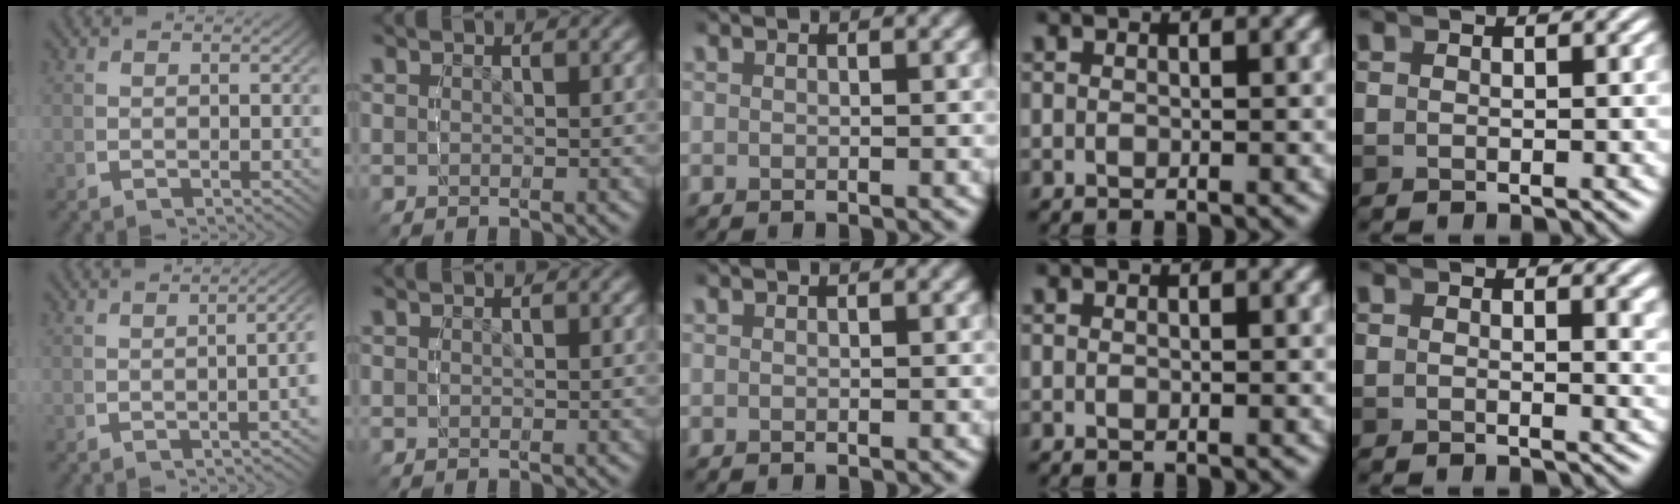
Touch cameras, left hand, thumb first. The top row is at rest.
{"thumb": {"total": 4.3, "force": [-0.2, 1.4, 4.1], "torque": [-0.040, 0.020, -0.011]}, "little": {"total": 1.2, "force": [0.9, -0.2, 0.8], "torque": [-0.011, -0.005, 0.012]}}